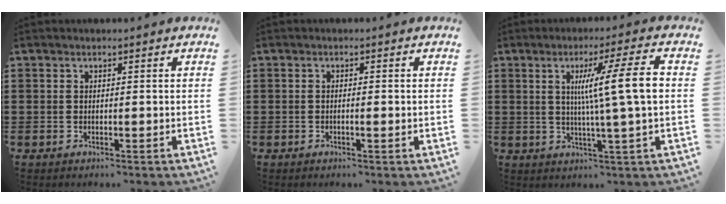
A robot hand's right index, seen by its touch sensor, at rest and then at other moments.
{"total": 0.9, "force": [-0.3, 0.0, 0.8], "torque": [-0.015, -0.003, -0.005]}
{"total": 10.8, "force": [1.5, 0.3, 10.7], "torque": [-0.179, -0.002, 0.014]}